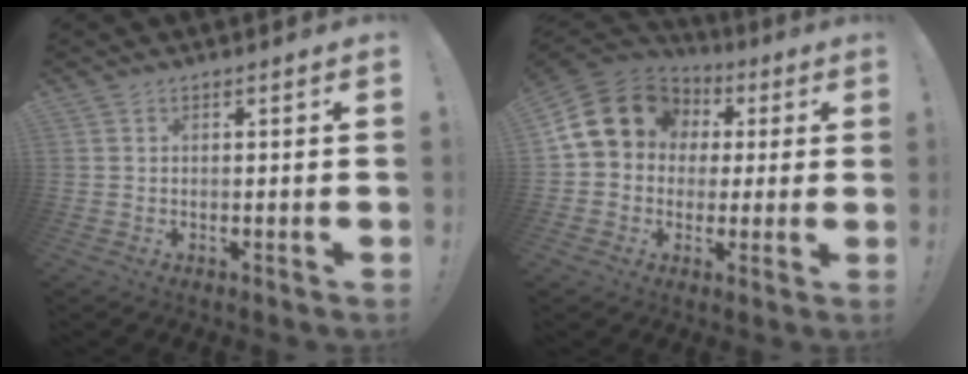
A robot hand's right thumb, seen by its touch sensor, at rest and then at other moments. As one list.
[{"total": 17.3, "force": [4.8, 14.1, 8.9], "torque": [-0.149, -0.009, 0.102]}]